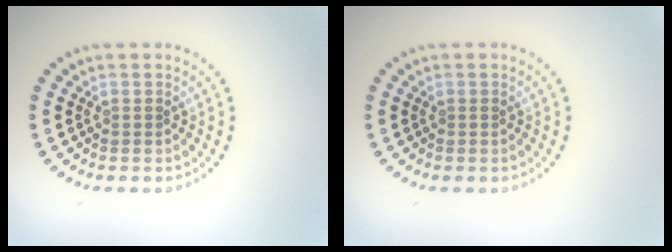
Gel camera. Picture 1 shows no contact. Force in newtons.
{"total": 0.0}